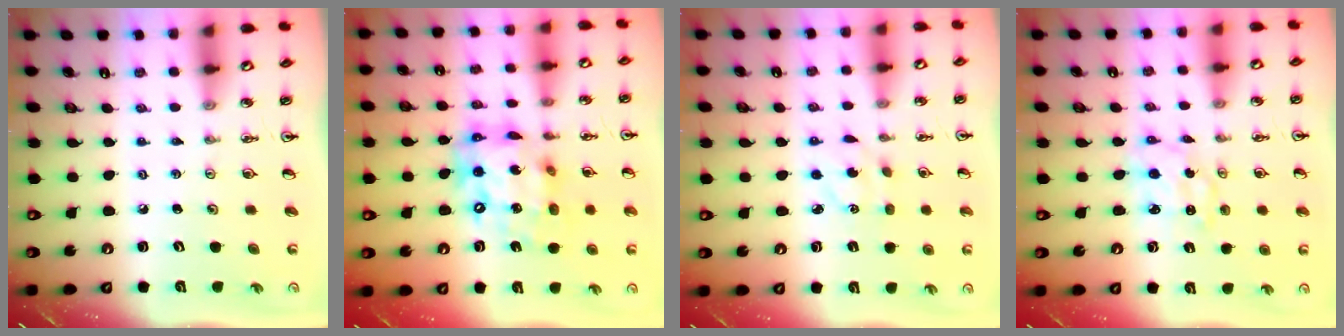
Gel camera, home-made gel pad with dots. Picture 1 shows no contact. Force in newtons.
{"total": 16.4, "press": 16.4, "slide": 0.9}
{"total": 3.4, "press": 3.3, "slide": 0.7}
{"total": 2.6, "press": 2.6, "slide": 0.3}